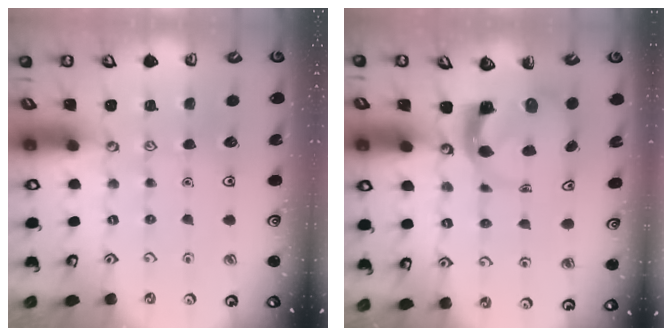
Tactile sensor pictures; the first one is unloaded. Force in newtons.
{"total": 3.8, "press": 3.8, "slide": 0.6}